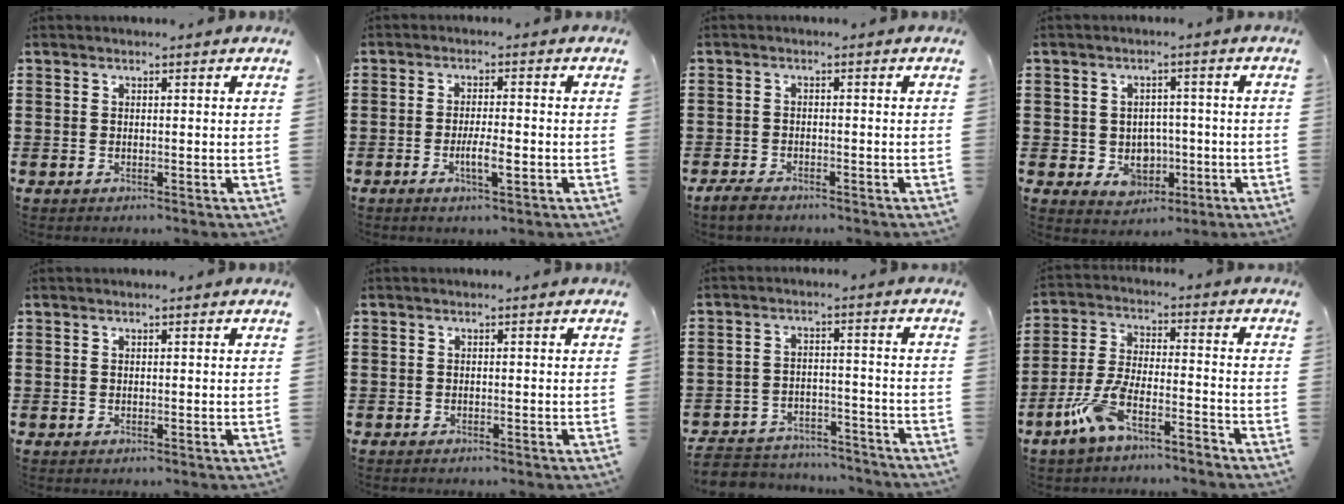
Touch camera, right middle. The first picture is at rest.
{"total": 4.0, "force": [-1.5, 1.0, 3.6], "torque": [-0.059, 0.004, -0.026]}
{"total": 2.2, "force": [-1.9, 1.0, 0.7], "torque": [-0.024, 0.005, -0.041]}
{"total": 4.5, "force": [-0.8, 4.1, 1.4], "torque": [-0.023, 0.002, -0.016]}
{"total": 0.0}
{"total": 0.6, "force": [-0.6, 0.1, 0.0], "torque": [-0.001, 0.000, -0.013]}
{"total": 5.2, "force": [-5.1, 1.1, 0.3], "torque": [-0.018, 0.008, -0.108]}
{"total": 7.6, "force": [-6.0, 1.4, 4.4], "torque": [-0.114, -0.006, -0.121]}